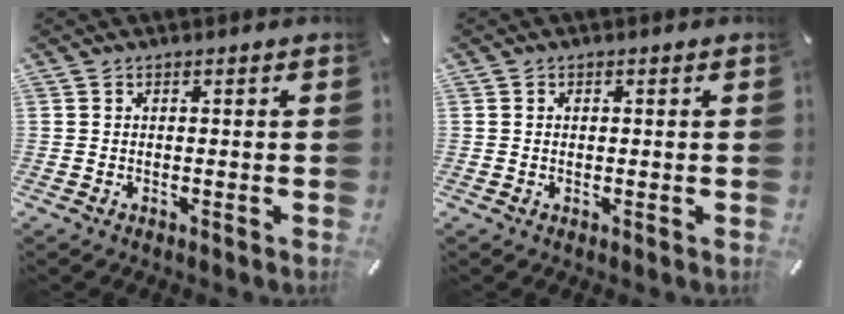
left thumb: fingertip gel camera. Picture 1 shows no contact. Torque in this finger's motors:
{"motor_torque": [0.09, -0.67, -0.15, 0.03, 0.00]}